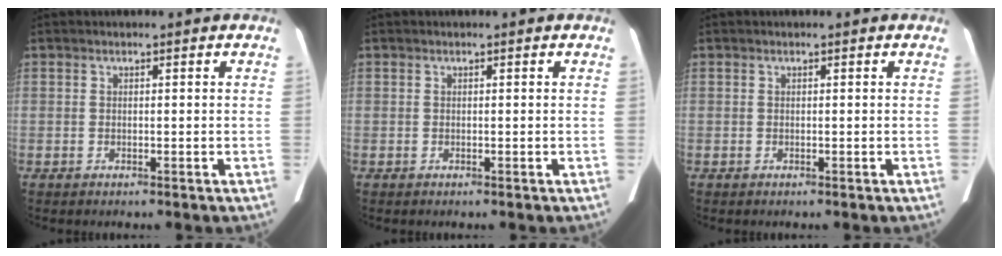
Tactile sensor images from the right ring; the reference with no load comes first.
{"total": 0.0}
{"total": 0.0}